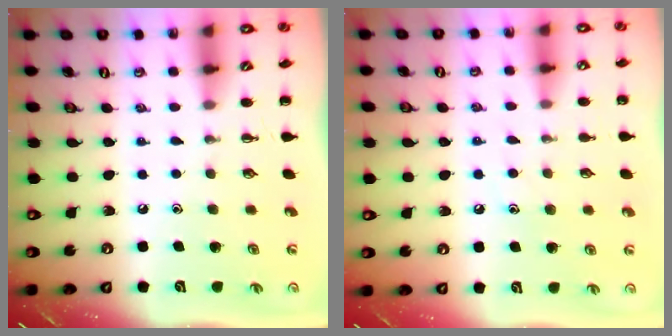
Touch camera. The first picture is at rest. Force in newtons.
{"total": 6.8, "press": 6.6, "slide": 1.4}